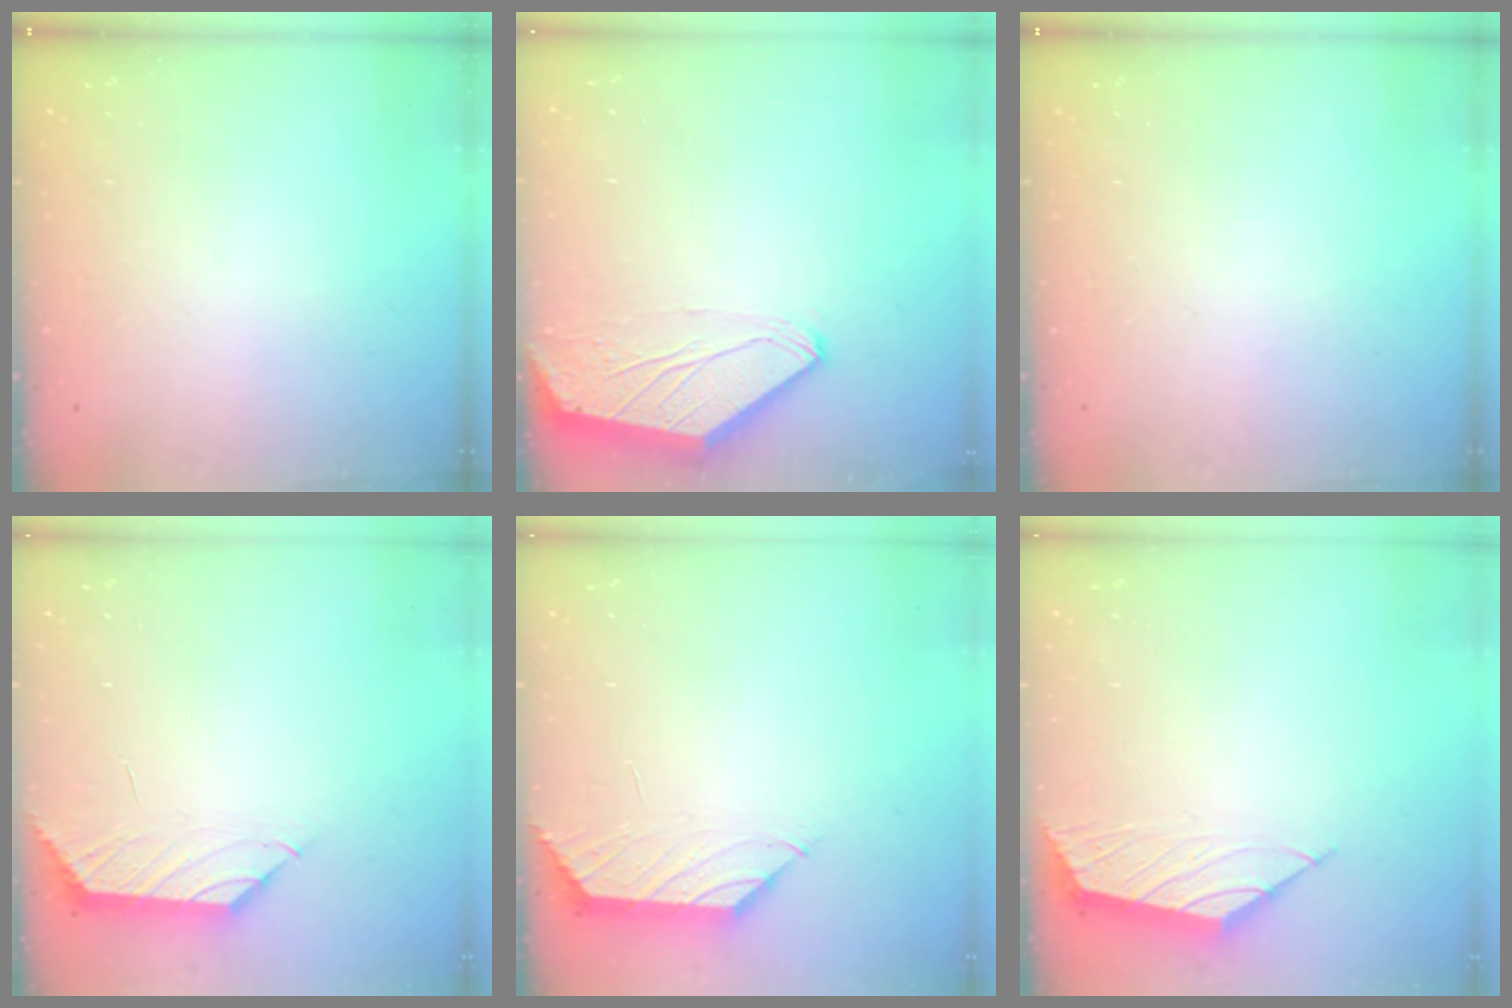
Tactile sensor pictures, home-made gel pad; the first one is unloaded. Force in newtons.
{"total": 0.0}
{"total": 0.0}
{"total": 0.9, "press": 0.7, "slide": 0.5}
{"total": 1.1, "press": 1.0, "slide": 0.5}
{"total": 2.2, "press": 2.2, "slide": 0.5}